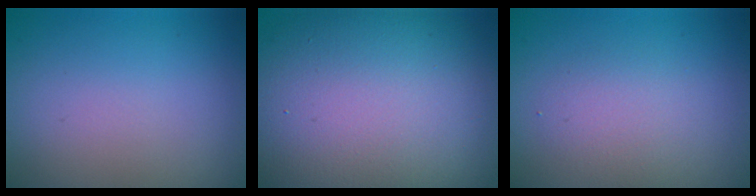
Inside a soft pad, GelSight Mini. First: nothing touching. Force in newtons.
{"total": 16.6, "press": 16.5, "slide": 1.5}
{"total": 2.4, "press": 2.4, "slide": 0.2}